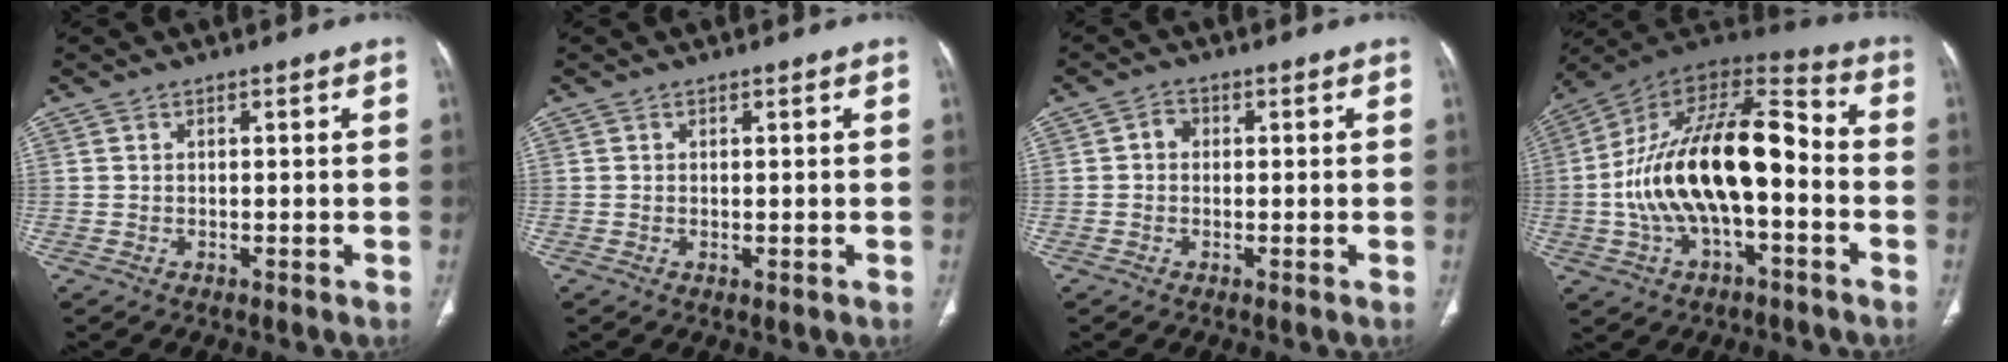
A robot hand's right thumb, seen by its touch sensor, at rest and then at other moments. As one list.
[{"total": 0.5, "force": [-0.1, 0.2, 0.5], "torque": [-0.015, -0.004, 0.001]}, {"total": 2.1, "force": [0.1, 1.8, 1.1], "torque": [-0.009, 0.009, -0.004]}, {"total": 23.3, "force": [-2.9, 11.1, 20.3], "torque": [-0.354, 0.049, -0.050]}]